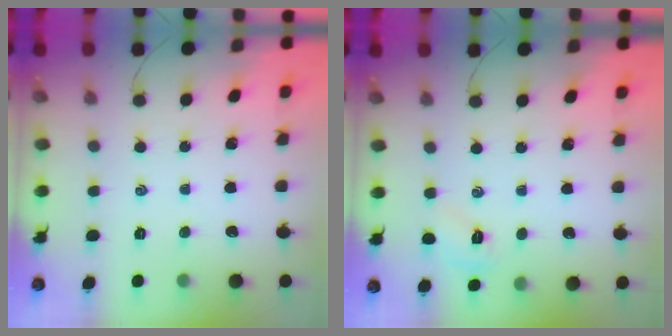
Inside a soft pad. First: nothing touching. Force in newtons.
{"total": 4.7, "press": 4.5, "slide": 1.4}